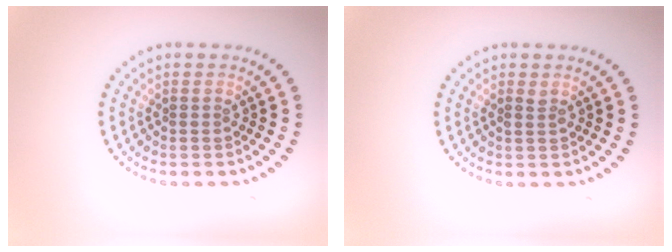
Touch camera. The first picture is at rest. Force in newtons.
{"total": 0.5, "press": 0.5, "slide": 0.1}